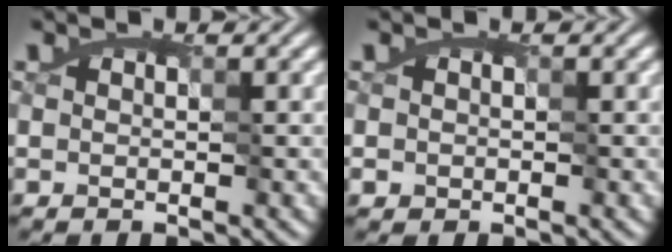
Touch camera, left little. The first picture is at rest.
{"total": 0.6, "force": [0.1, 0.6, 0.1], "torque": [-0.006, 0.002, 0.009]}